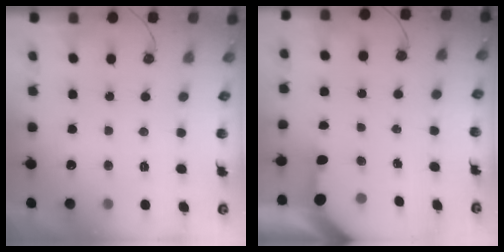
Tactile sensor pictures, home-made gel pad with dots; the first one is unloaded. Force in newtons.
{"total": 3.4, "press": 3.4, "slide": 0.3}